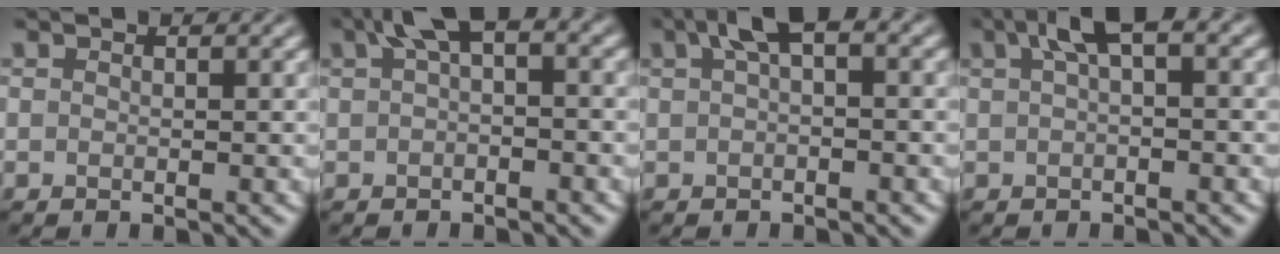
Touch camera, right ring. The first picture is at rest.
{"total": 3.2, "force": [0.8, 1.3, 2.8], "torque": [-0.040, 0.016, 0.004]}
{"total": 2.7, "force": [0.8, 0.9, 2.4], "torque": [-0.036, 0.016, 0.005]}
{"total": 3.1, "force": [1.0, 0.7, 2.9], "torque": [-0.047, 0.017, 0.010]}